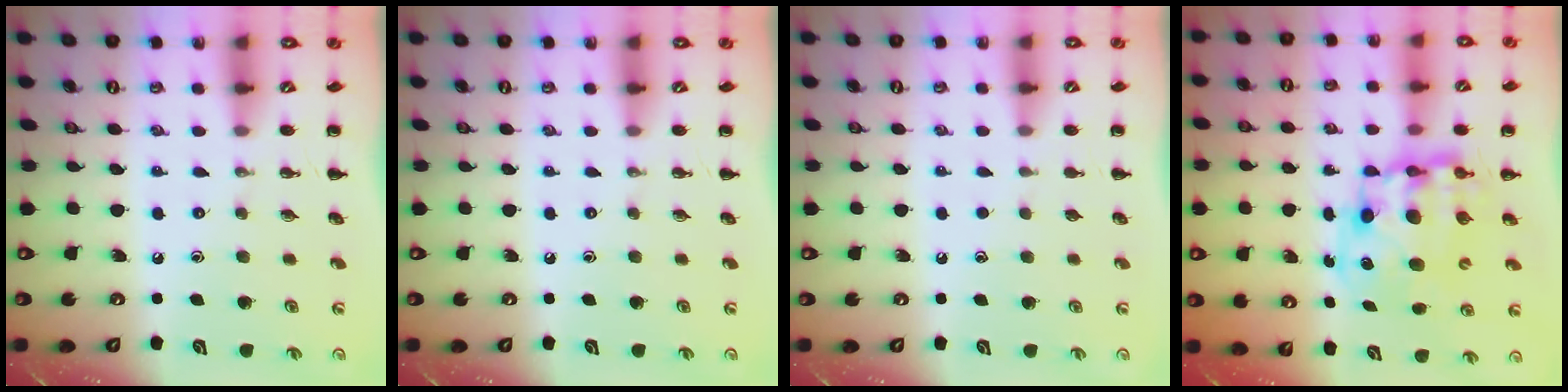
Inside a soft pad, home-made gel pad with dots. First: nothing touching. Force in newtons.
{"total": 0.0}
{"total": 0.8, "press": 0.8, "slide": 0.1}
{"total": 10.1, "press": 9.7, "slide": 2.8}